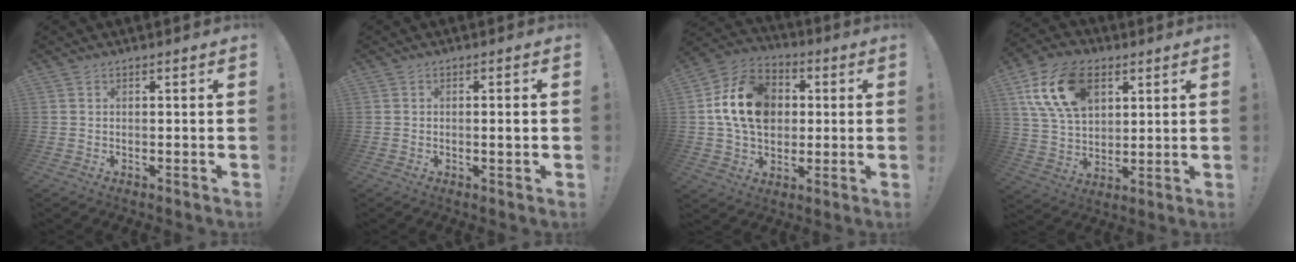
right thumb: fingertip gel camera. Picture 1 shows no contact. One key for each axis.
{"total": 2.1, "fx": -0.3, "fy": 0.1, "fz": 2.1, "tx": -0.036, "ty": 0.002, "tz": -0.007}
{"total": 17.5, "fx": 2.5, "fy": 13.5, "fz": 10.9, "tx": -0.183, "ty": 0.010, "tz": 0.055}
{"total": 18.3, "fx": 7.8, "fy": 11.8, "fz": 11.6, "tx": -0.214, "ty": -0.016, "tz": 0.148}